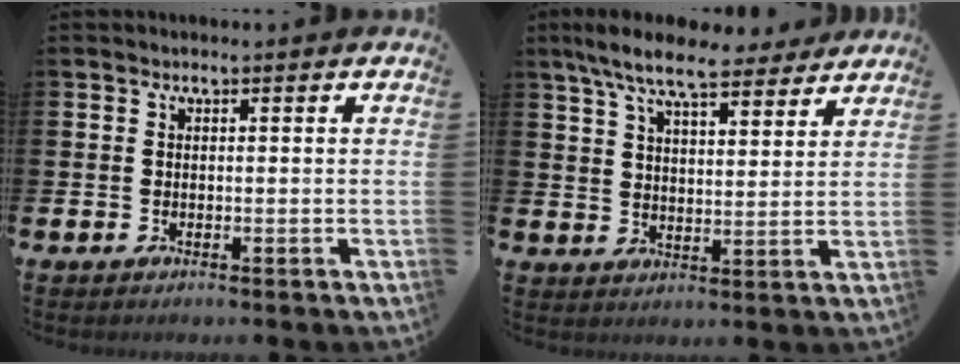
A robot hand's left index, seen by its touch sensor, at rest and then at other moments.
{"total": 9.0, "force": [8.0, 2.2, 3.6], "torque": [-0.087, -0.031, 0.144]}